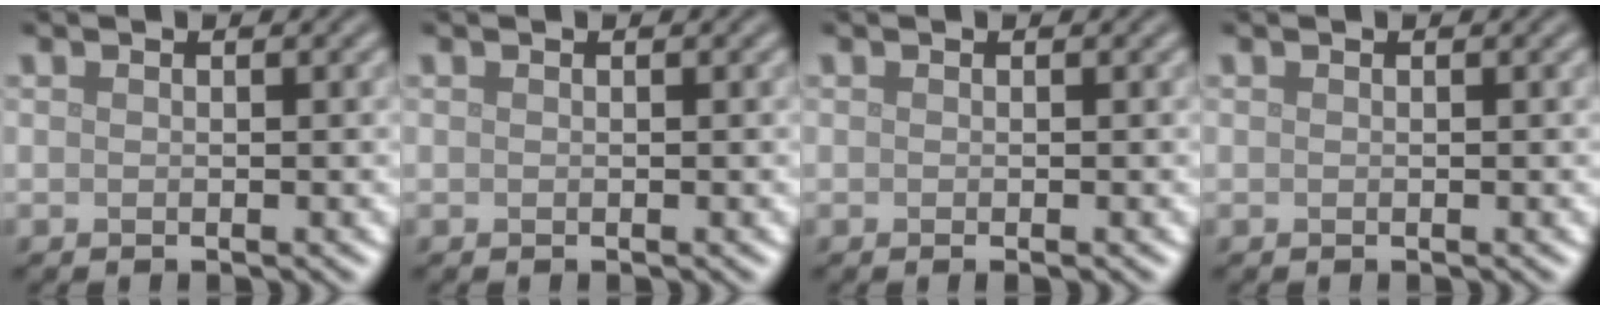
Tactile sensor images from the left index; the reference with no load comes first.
{"total": 0.0}
{"total": 0.5, "force": [-0.2, 0.0, 0.5], "torque": [-0.008, -0.004, -0.003]}
{"total": 0.0}